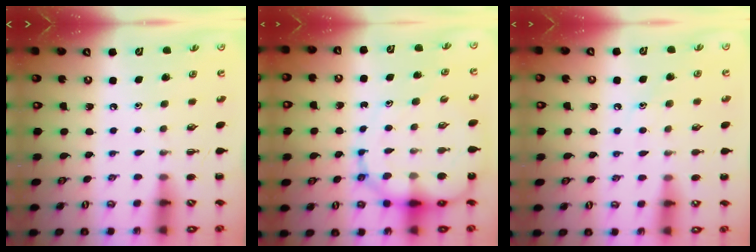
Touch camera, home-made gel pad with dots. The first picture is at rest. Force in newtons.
{"total": 12.8, "press": 12.3, "slide": 3.5}
{"total": 8.1, "press": 7.9, "slide": 1.8}